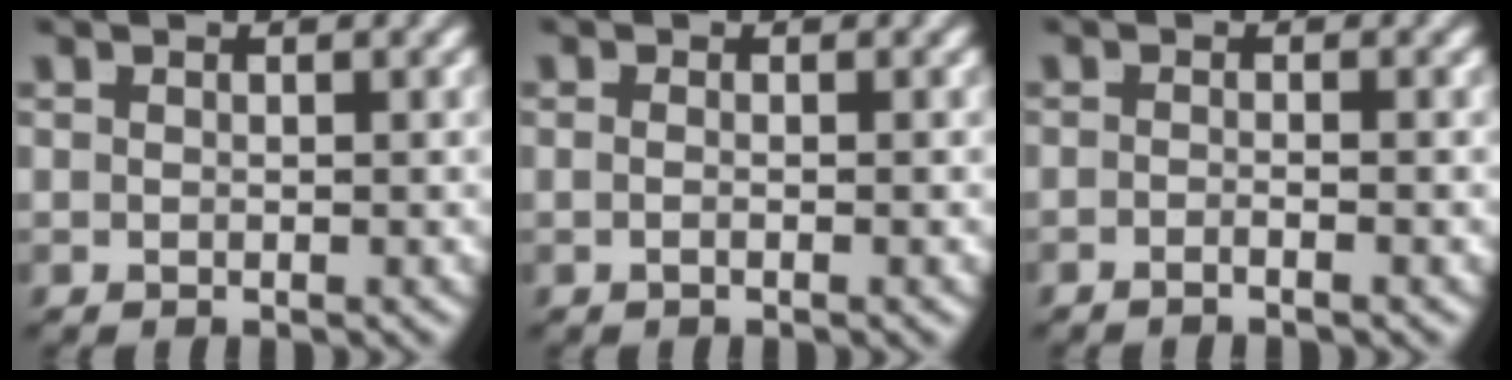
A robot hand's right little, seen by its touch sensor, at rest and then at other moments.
{"total": 0.9, "force": [-0.5, -0.4, 0.7], "torque": [-0.012, -0.003, -0.007]}
{"total": 1.5, "force": [-1.2, -0.6, 0.6], "torque": [-0.007, -0.001, -0.023]}